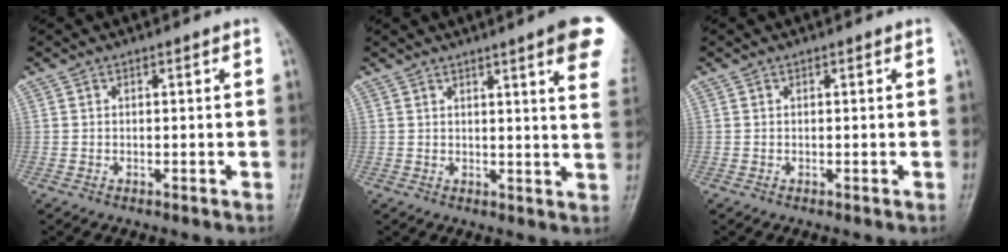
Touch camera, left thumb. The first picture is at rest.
{"total": 11.7, "force": [6.4, 1.4, 9.7], "torque": [-0.102, -0.019, 0.065]}
{"total": 0.0}